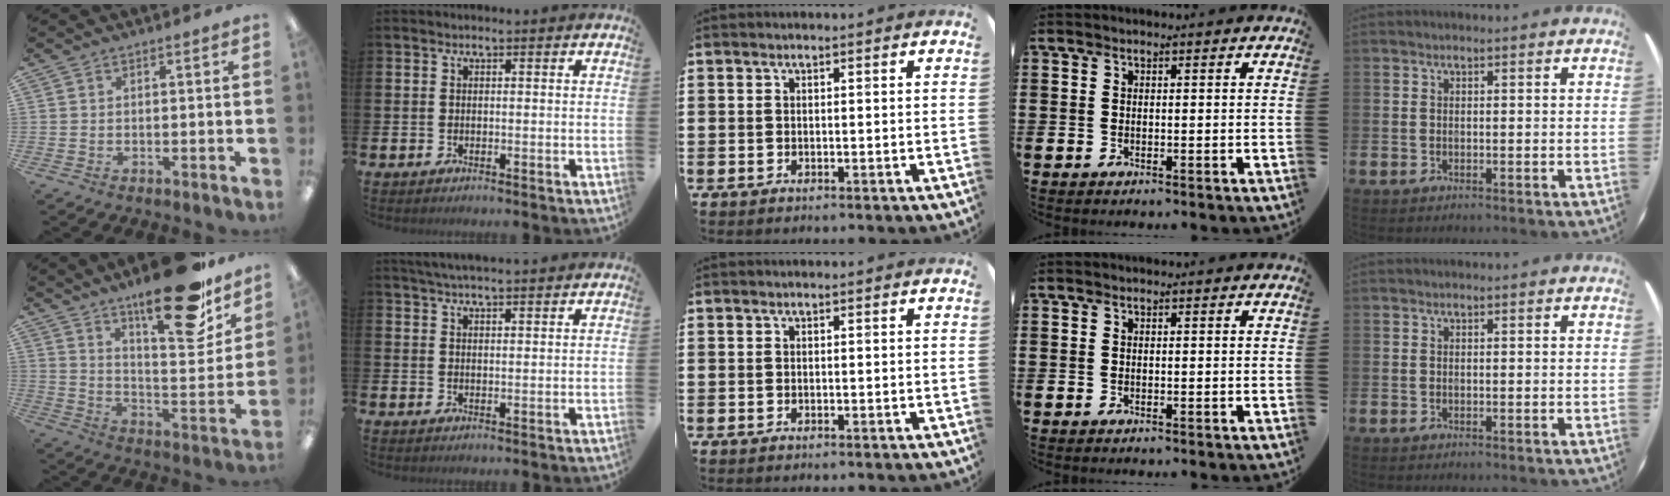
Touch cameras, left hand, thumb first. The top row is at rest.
{"thumb": {"total": 23.3, "force": [17.5, 6.2, 14.1], "torque": [-0.203, -0.120, 0.281]}, "index": {"total": 3.8, "force": [3.8, 0.0, 0.7], "torque": [-0.021, -0.011, 0.069]}}